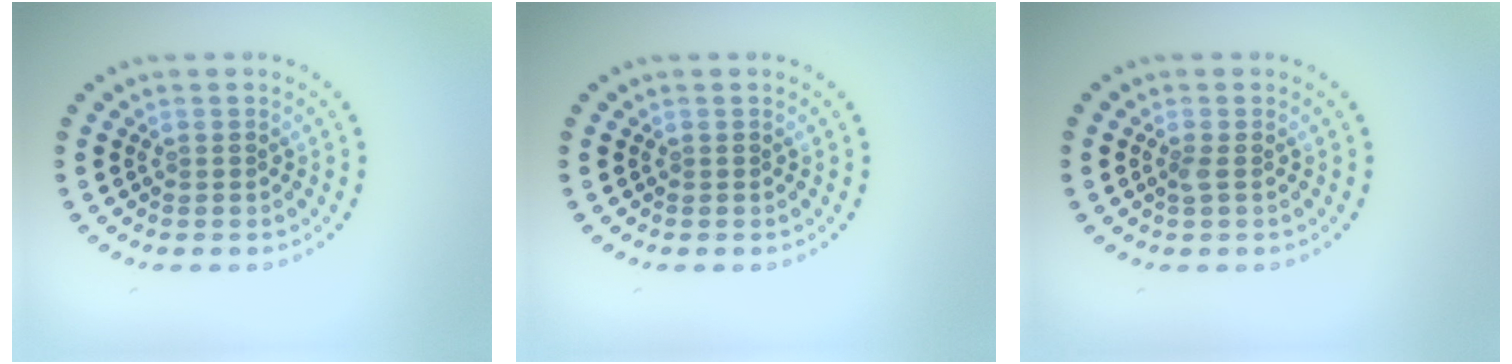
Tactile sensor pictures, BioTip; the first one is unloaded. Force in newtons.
{"total": 0.0}
{"total": 0.7, "press": 0.5, "slide": 0.4}